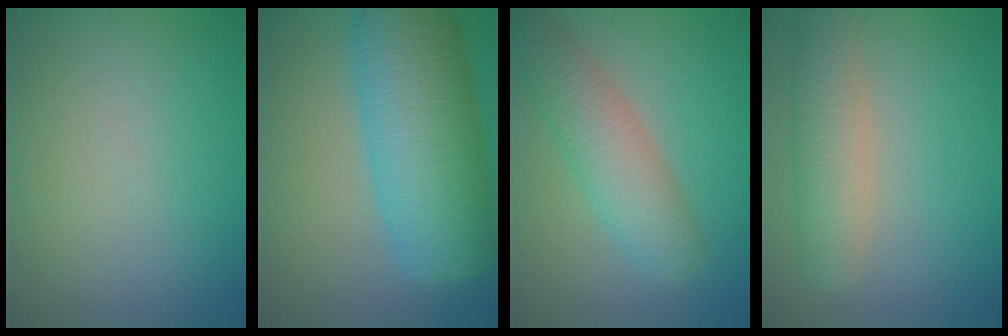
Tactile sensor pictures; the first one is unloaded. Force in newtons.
{"total": 11.9, "press": 11.9, "slide": 0.3}
{"total": 5.0, "press": 5.0, "slide": 0.3}
{"total": 4.1, "press": 4.1, "slide": 0.1}